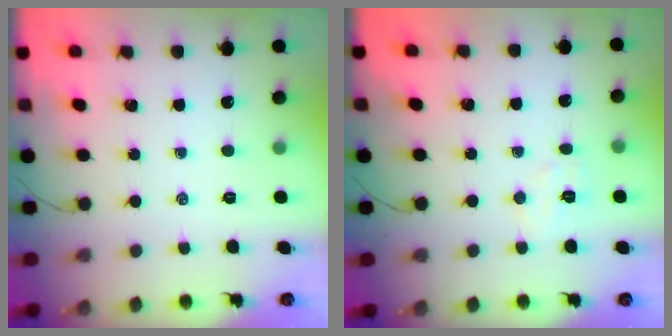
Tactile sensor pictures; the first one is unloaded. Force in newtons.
{"total": 5.3, "press": 5.2, "slide": 0.9}